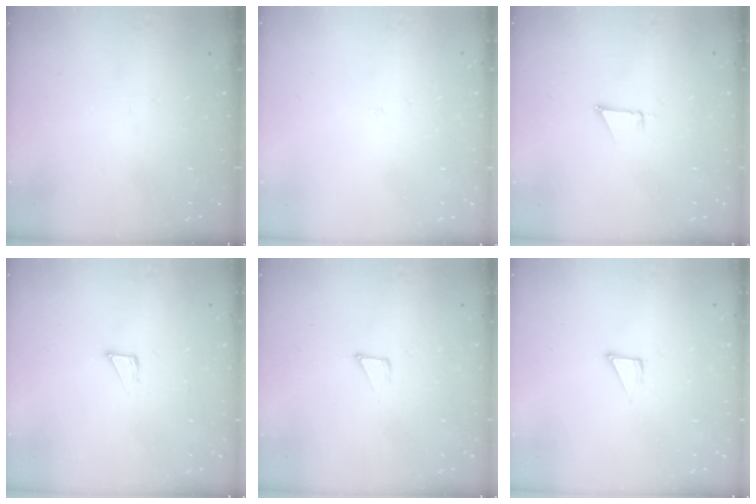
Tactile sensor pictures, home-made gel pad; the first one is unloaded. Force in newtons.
{"total": 2.0, "press": 2.0, "slide": 0.1}
{"total": 2.5, "press": 2.5, "slide": 0.1}
{"total": 2.6, "press": 2.6, "slide": 0.1}
{"total": 2.9, "press": 2.9, "slide": 0.3}
{"total": 5.1, "press": 5.0, "slide": 0.4}